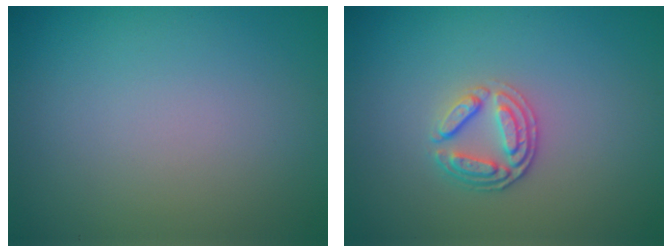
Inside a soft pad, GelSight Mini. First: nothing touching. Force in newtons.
{"total": 2.7, "press": 2.5, "slide": 1.0}